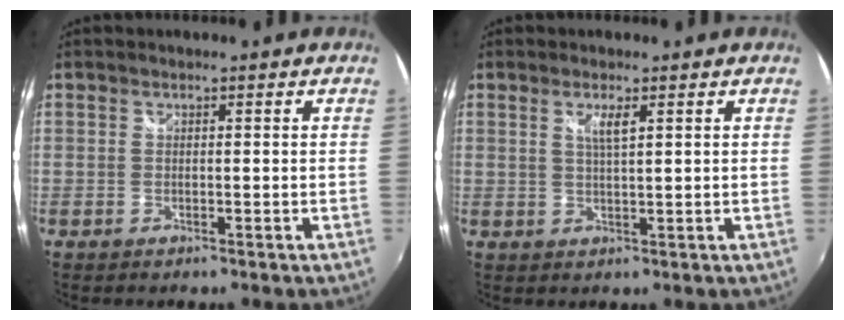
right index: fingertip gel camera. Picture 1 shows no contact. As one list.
[{"total": 2.7, "force": [1.2, 0.3, 2.4], "torque": [-0.044, -0.001, 0.021]}]